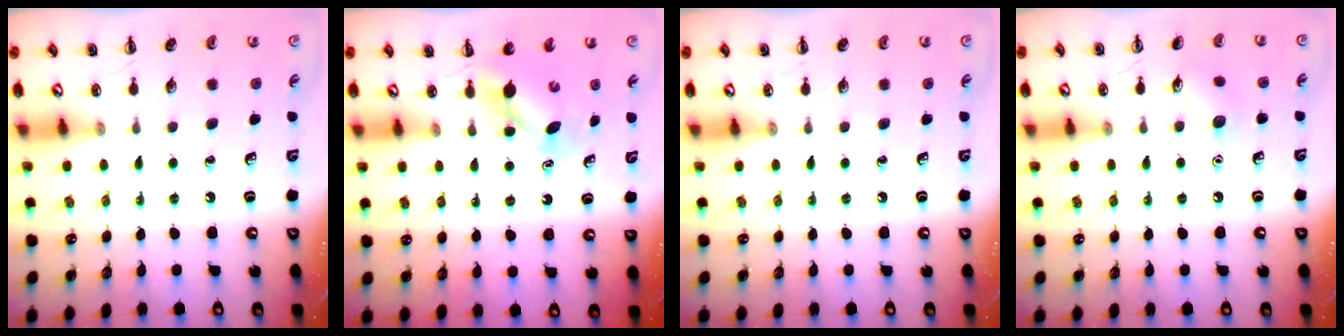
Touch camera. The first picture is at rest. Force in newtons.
{"total": 5.0, "press": 4.9, "slide": 0.5}
{"total": 0.0}
{"total": 6.2, "press": 6.1, "slide": 1.4}